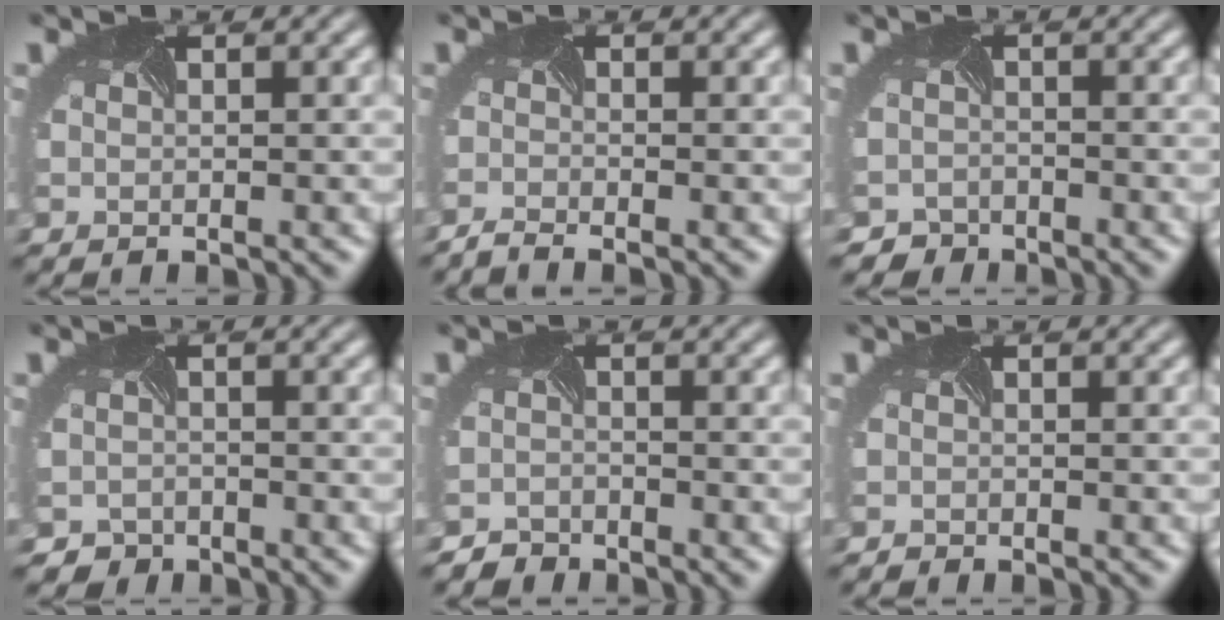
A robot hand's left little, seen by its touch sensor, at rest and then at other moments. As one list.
[{"total": 2.1, "force": [-2.1, -0.5, -0.1], "torque": [-0.009, -0.008, -0.044]}, {"total": 2.9, "force": [-2.7, 1.0, -0.7], "torque": [0.011, -0.012, -0.048]}, {"total": 2.8, "force": [-2.4, 1.5, -0.3], "torque": [0.011, -0.003, -0.040]}, {"total": 3.0, "force": [-2.8, 0.5, -0.8], "torque": [0.010, -0.009, -0.055]}, {"total": 1.2, "force": [-1.1, 0.0, -0.4], "torque": [0.004, -0.009, -0.024]}]